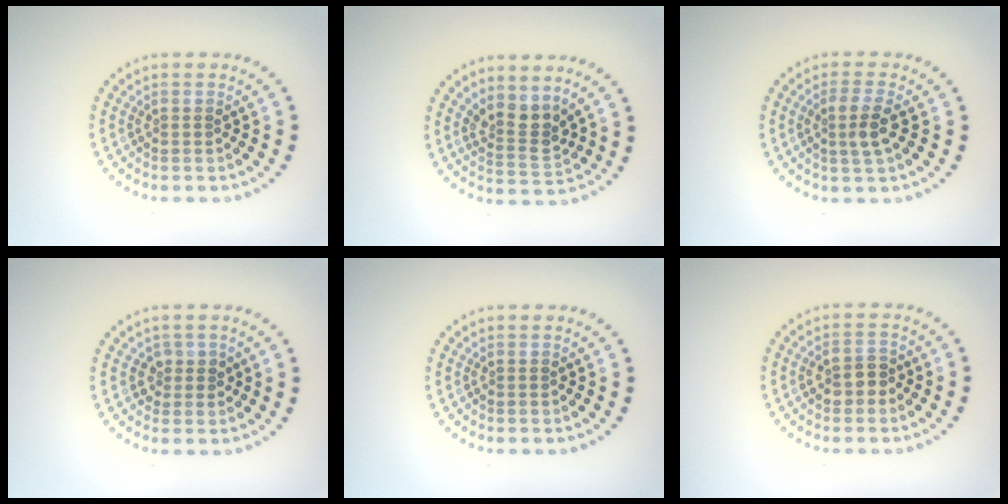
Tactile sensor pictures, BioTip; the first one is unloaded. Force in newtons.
{"total": 2.7, "press": 2.2, "slide": 1.7}
{"total": 2.5, "press": 2.3, "slide": 1.0}
{"total": 1.4, "press": 1.3, "slide": 0.5}
{"total": 0.0}
{"total": 2.1, "press": 2.1, "slide": 0.5}